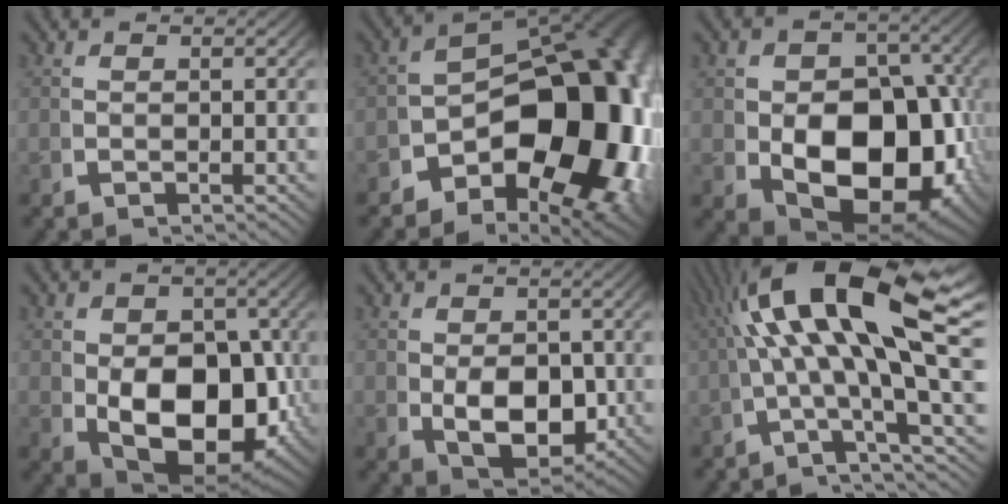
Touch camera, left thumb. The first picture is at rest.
{"total": 22.9, "force": [-2.6, 13.9, 18.1], "torque": [-0.243, -0.060, -0.024]}
{"total": 17.9, "force": [-1.5, 12.3, 12.9], "torque": [-0.227, -0.083, 0.016]}
{"total": 14.2, "force": [-1.0, 9.6, 10.5], "torque": [-0.195, -0.078, 0.021]}
{"total": 7.3, "force": [-0.2, 4.9, 5.4], "torque": [-0.118, -0.047, 0.020]}
{"total": 14.9, "force": [2.7, 6.5, 13.1], "torque": [-0.225, -0.009, 0.047]}